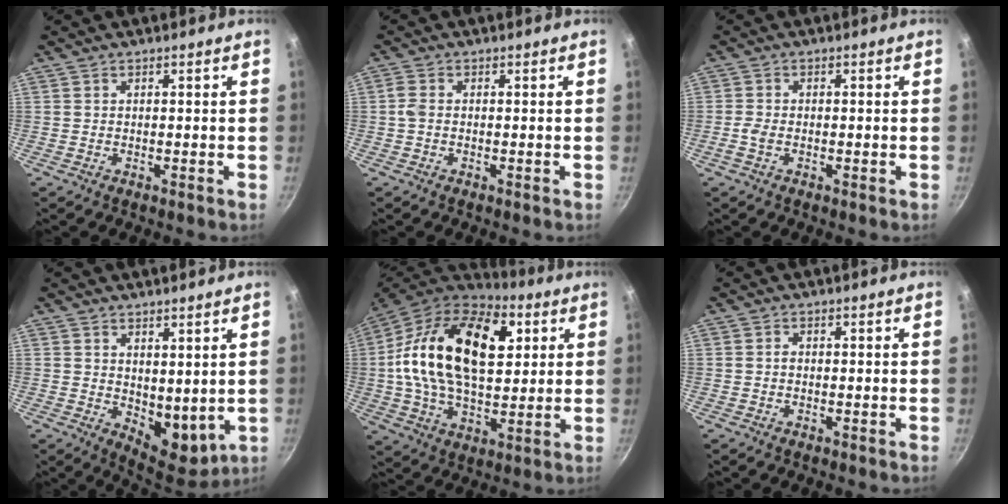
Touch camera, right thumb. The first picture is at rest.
{"total": 4.4, "force": [-0.1, 2.9, 3.3], "torque": [-0.078, 0.011, -0.009]}
{"total": 2.1, "force": [-0.7, 1.2, 1.6], "torque": [-0.043, 0.006, -0.020]}
{"total": 8.6, "force": [2.0, 5.0, 6.7], "torque": [-0.063, -0.033, 0.045]}
{"total": 25.9, "force": [5.8, 15.2, 20.2], "torque": [-0.340, 0.009, 0.085]}
{"total": 0.8, "force": [0.0, 0.6, 0.5], "torque": [-0.009, 0.005, -0.001]}